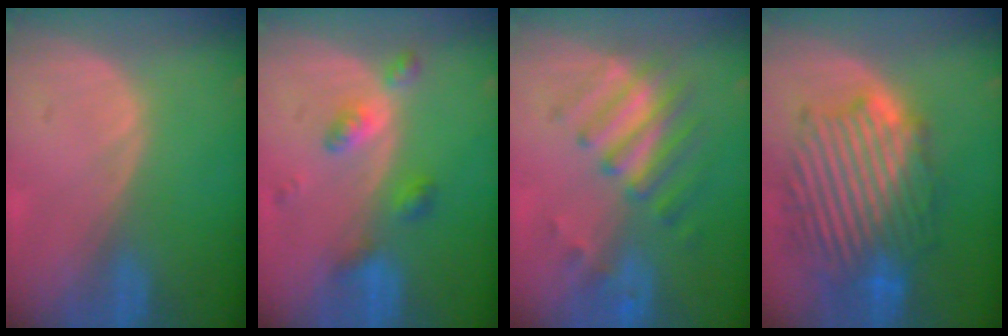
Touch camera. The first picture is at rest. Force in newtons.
{"total": 4.5, "press": 4.5, "slide": 0.0}
{"total": 7.8, "press": 7.0, "slide": 3.5}
{"total": 12.8, "press": 12.7, "slide": 1.0}